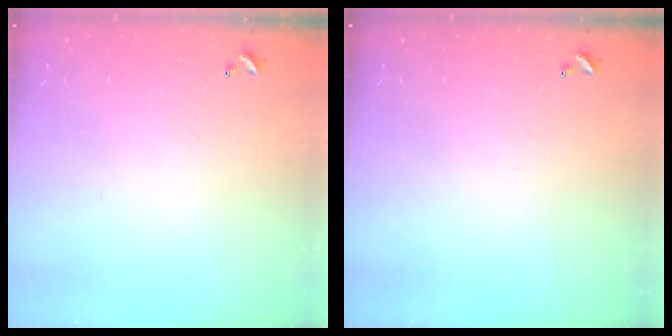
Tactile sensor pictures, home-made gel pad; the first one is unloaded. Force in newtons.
{"total": 0.0}